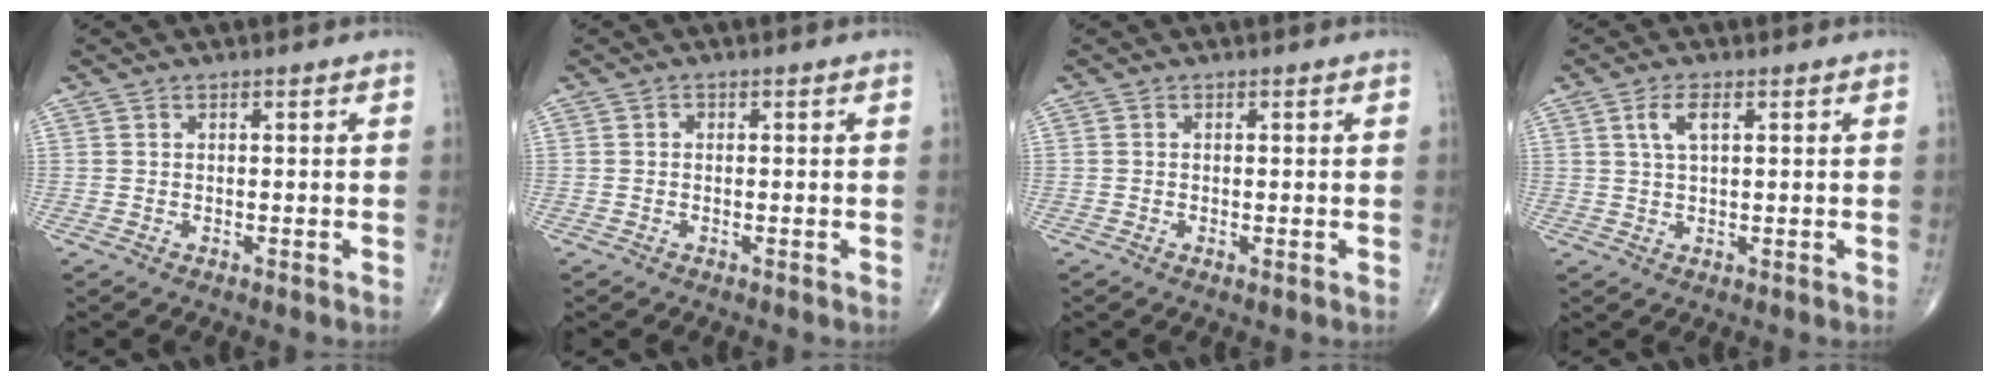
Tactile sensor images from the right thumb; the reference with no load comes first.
{"total": 0.6, "force": [0.0, 0.5, 0.3], "torque": [0.000, 0.002, -0.003]}
{"total": 0.7, "force": [-0.2, 0.1, 0.6], "torque": [-0.015, -0.005, -0.006]}
{"total": 3.9, "force": [1.5, 1.6, 3.3], "torque": [-0.066, 0.003, 0.030]}